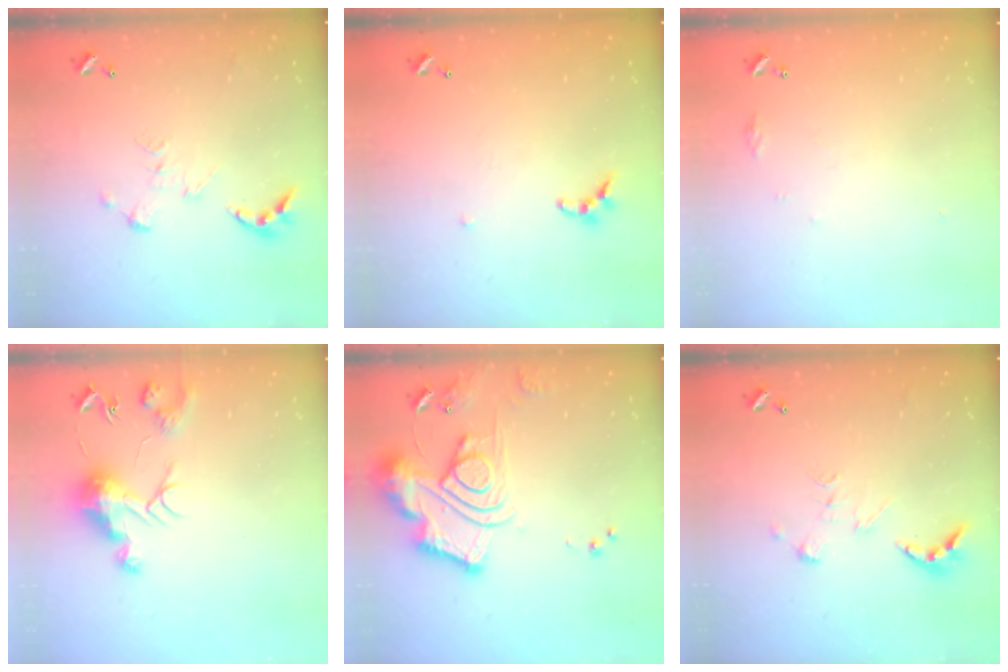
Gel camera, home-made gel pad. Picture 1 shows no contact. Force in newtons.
{"total": 5.5, "press": 5.5, "slide": 0.4}
{"total": 4.5, "press": 4.5, "slide": 0.5}
{"total": 10.0, "press": 10.0, "slide": 0.3}
{"total": 18.3, "press": 18.2, "slide": 1.9}
{"total": 6.1, "press": 6.1, "slide": 0.9}